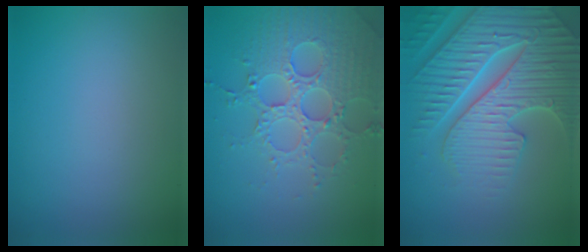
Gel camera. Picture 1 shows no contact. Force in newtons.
{"total": 4.9, "press": 4.7, "slide": 1.4}
{"total": 7.5, "press": 7.3, "slide": 1.8}